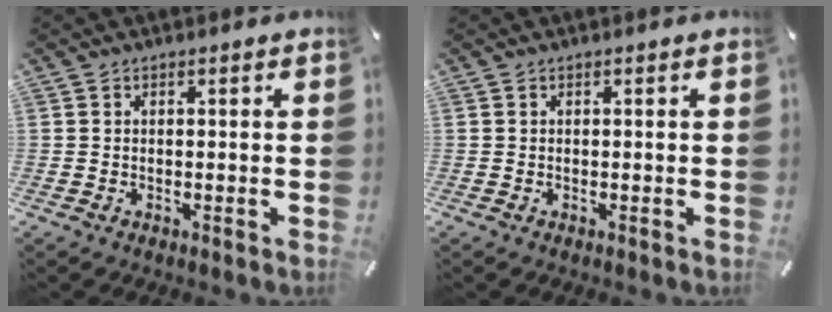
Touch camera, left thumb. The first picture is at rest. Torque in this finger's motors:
{"motor_torque": [-0.09, -0.05, 0.09, -0.03, 0.01]}